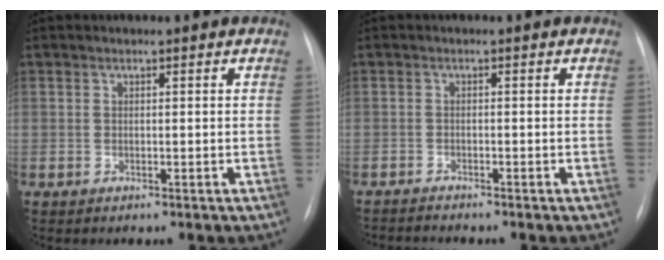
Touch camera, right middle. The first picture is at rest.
{"total": 2.0, "force": [-1.9, -0.4, 0.0], "torque": [0.000, -0.008, -0.033]}